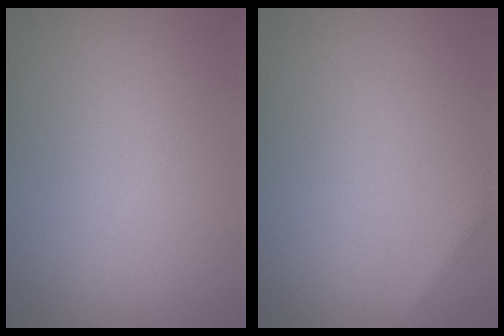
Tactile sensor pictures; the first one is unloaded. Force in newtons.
{"total": 2.1, "press": 2.1, "slide": 0.1}